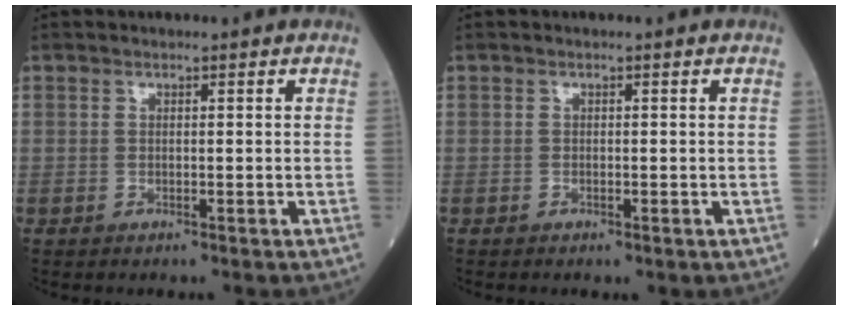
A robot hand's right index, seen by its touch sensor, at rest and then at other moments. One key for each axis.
{"total": 0.0}